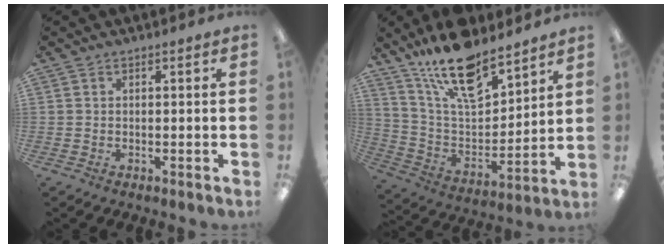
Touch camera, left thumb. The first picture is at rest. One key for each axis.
{"total": 17.9, "fx": 13.9, "fy": 6.5, "fz": 9.2, "tx": -0.165, "ty": -0.087, "tz": 0.242}